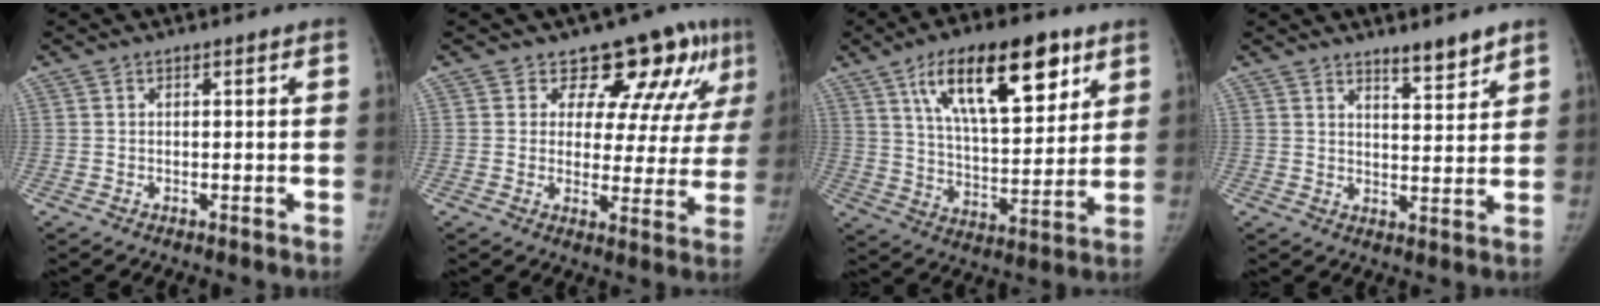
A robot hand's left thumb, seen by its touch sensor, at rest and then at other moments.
{"total": 12.9, "force": [8.5, 6.7, 7.0], "torque": [-0.041, -0.044, 0.095]}
{"total": 21.0, "force": [10.8, 8.6, 15.8], "torque": [-0.218, -0.035, 0.186]}
{"total": 5.4, "force": [4.4, 1.1, 2.8], "torque": [-0.030, -0.038, 0.068]}